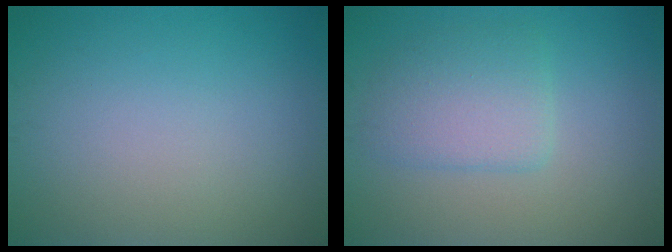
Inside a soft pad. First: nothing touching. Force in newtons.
{"total": 3.3, "press": 3.3, "slide": 0.5}